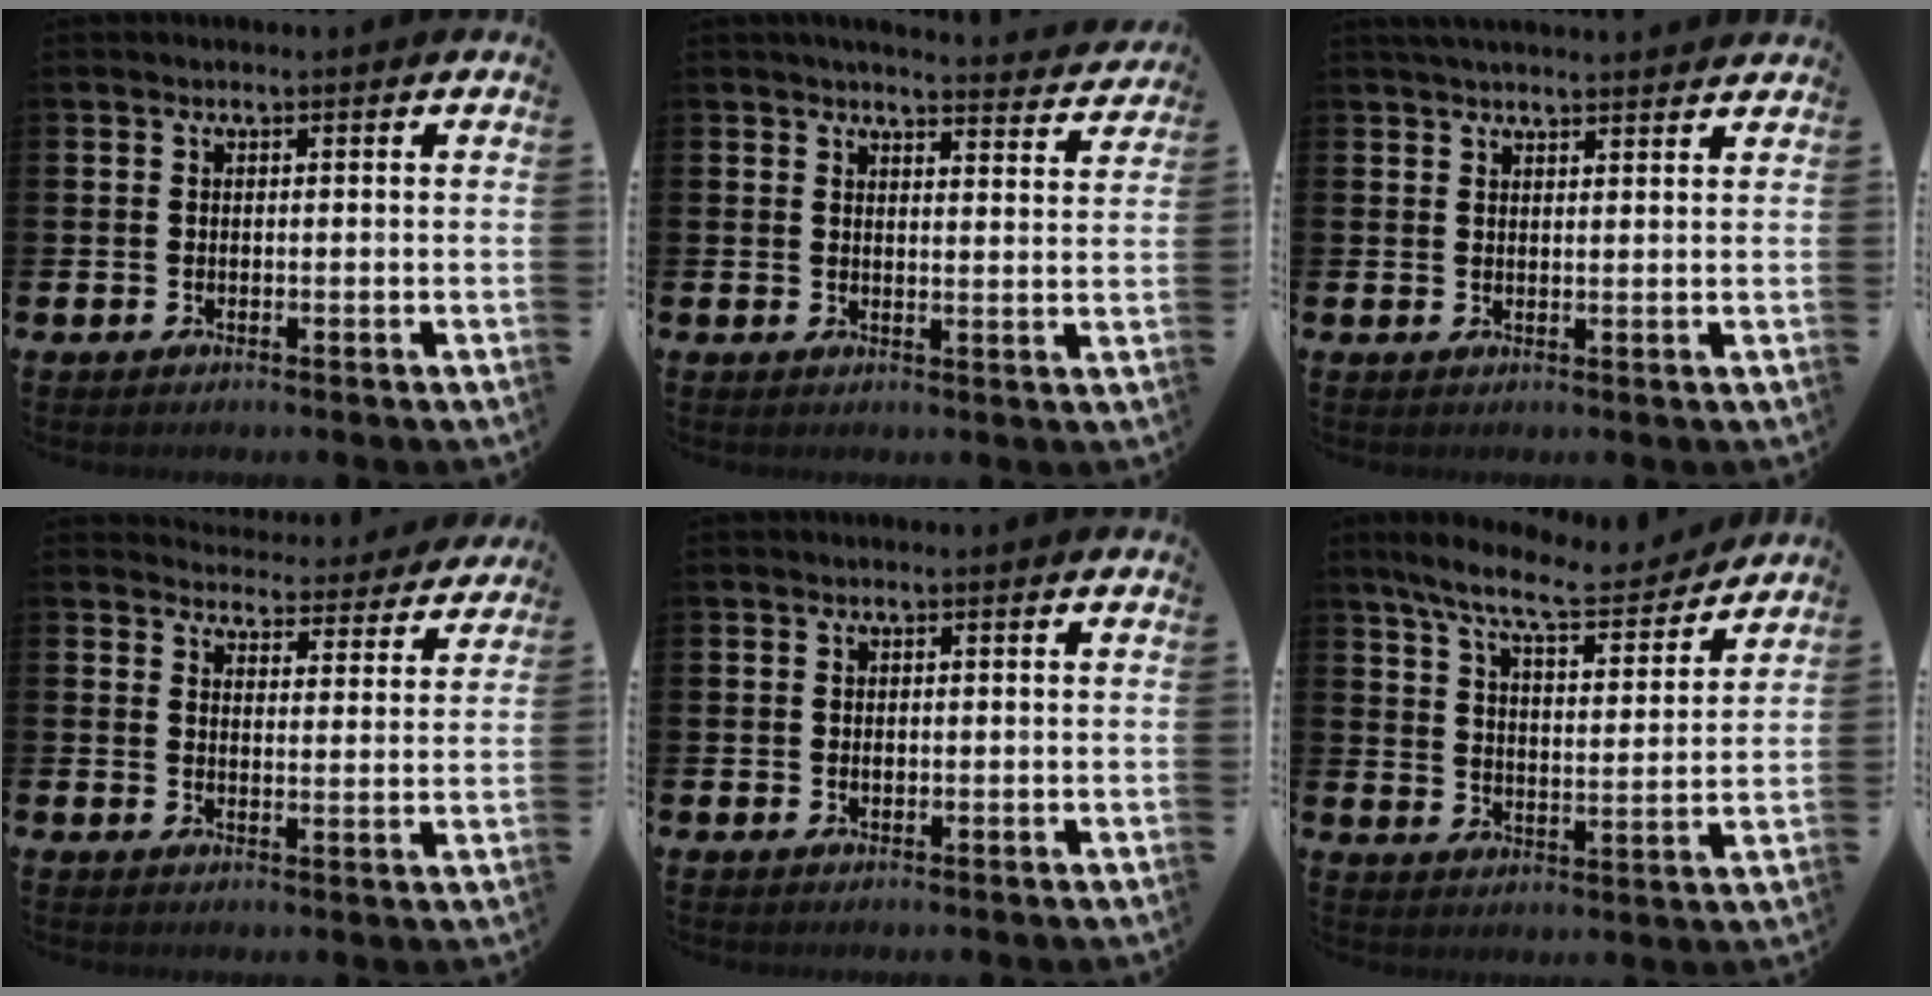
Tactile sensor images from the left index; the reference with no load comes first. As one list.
[{"total": 3.9, "force": [3.9, 0.1, 0.5], "torque": [-0.010, -0.030, 0.066]}, {"total": 2.8, "force": [2.8, 0.0, 0.5], "torque": [-0.012, -0.010, 0.051]}, {"total": 4.1, "force": [4.0, 0.8, 0.2], "torque": [-0.011, -0.037, 0.066]}, {"total": 0.7, "force": [0.1, 0.5, 0.6], "torque": [-0.007, 0.000, -0.001]}, {"total": 9.3, "force": [8.3, 1.5, 4.0], "torque": [-0.105, -0.044, 0.142]}]